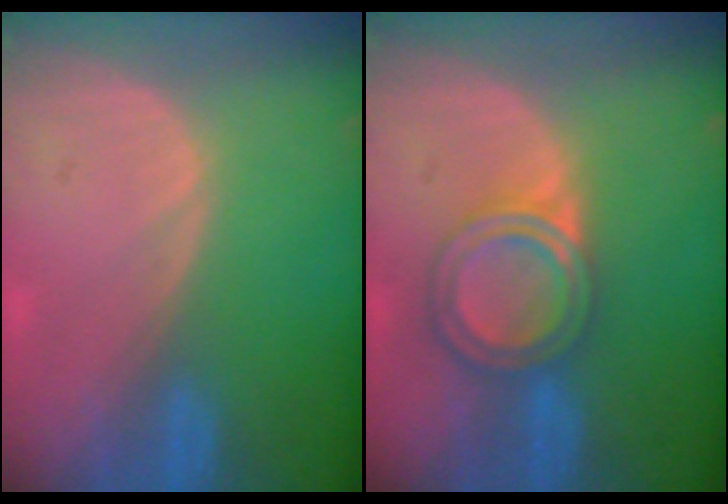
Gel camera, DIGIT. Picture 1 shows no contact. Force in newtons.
{"total": 6.1, "press": 5.5, "slide": 2.6}